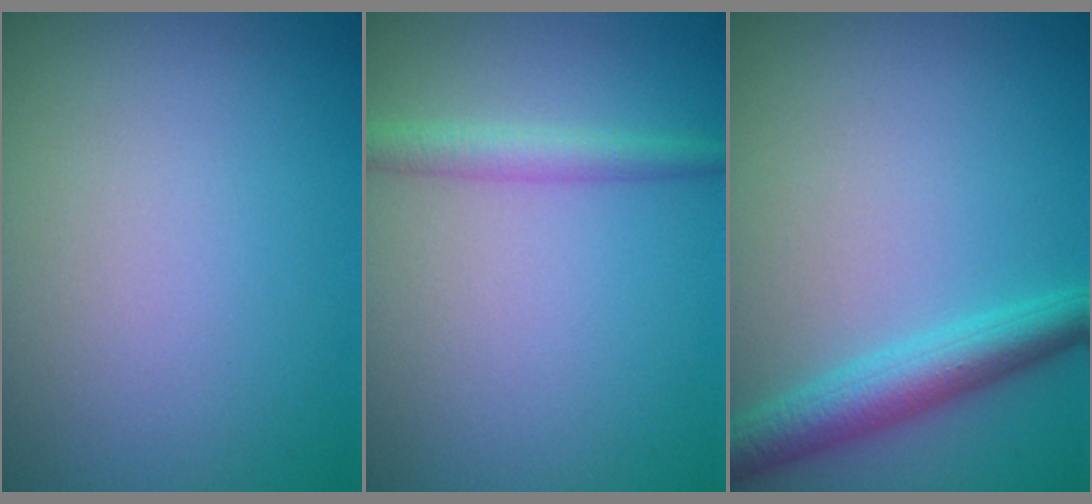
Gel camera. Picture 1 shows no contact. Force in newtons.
{"total": 2.3, "press": 2.3, "slide": 0.1}
{"total": 4.3, "press": 4.3, "slide": 0.1}